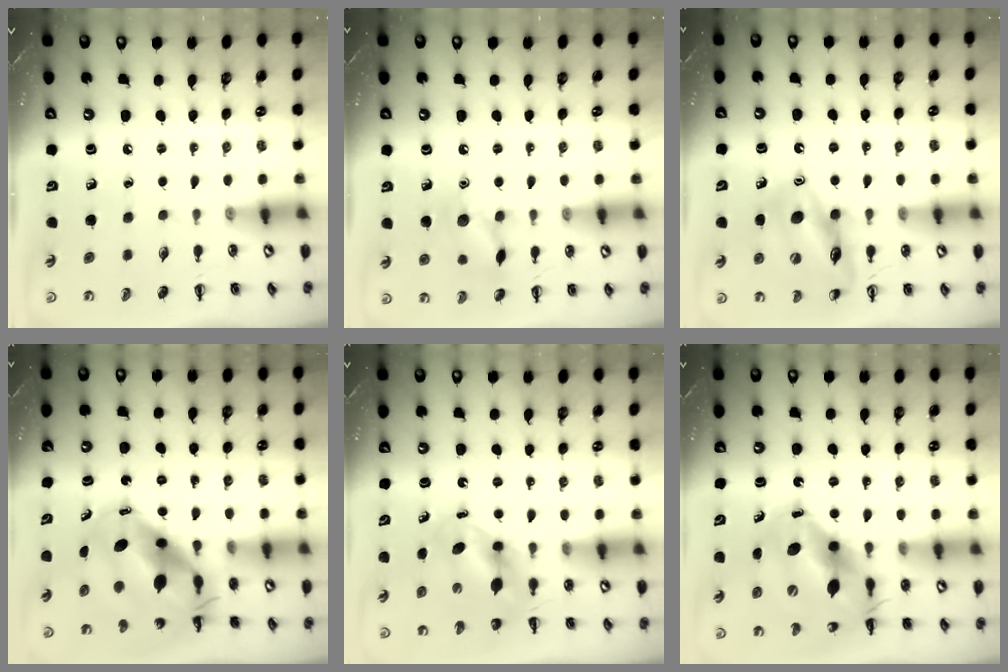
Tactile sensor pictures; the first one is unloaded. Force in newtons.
{"total": 10.6, "press": 10.6, "slide": 0.6}
{"total": 14.2, "press": 14.1, "slide": 1.1}
{"total": 11.1, "press": 10.7, "slide": 3.1}
{"total": 6.5, "press": 6.4, "slide": 1.1}
{"total": 12.8, "press": 12.4, "slide": 3.4}